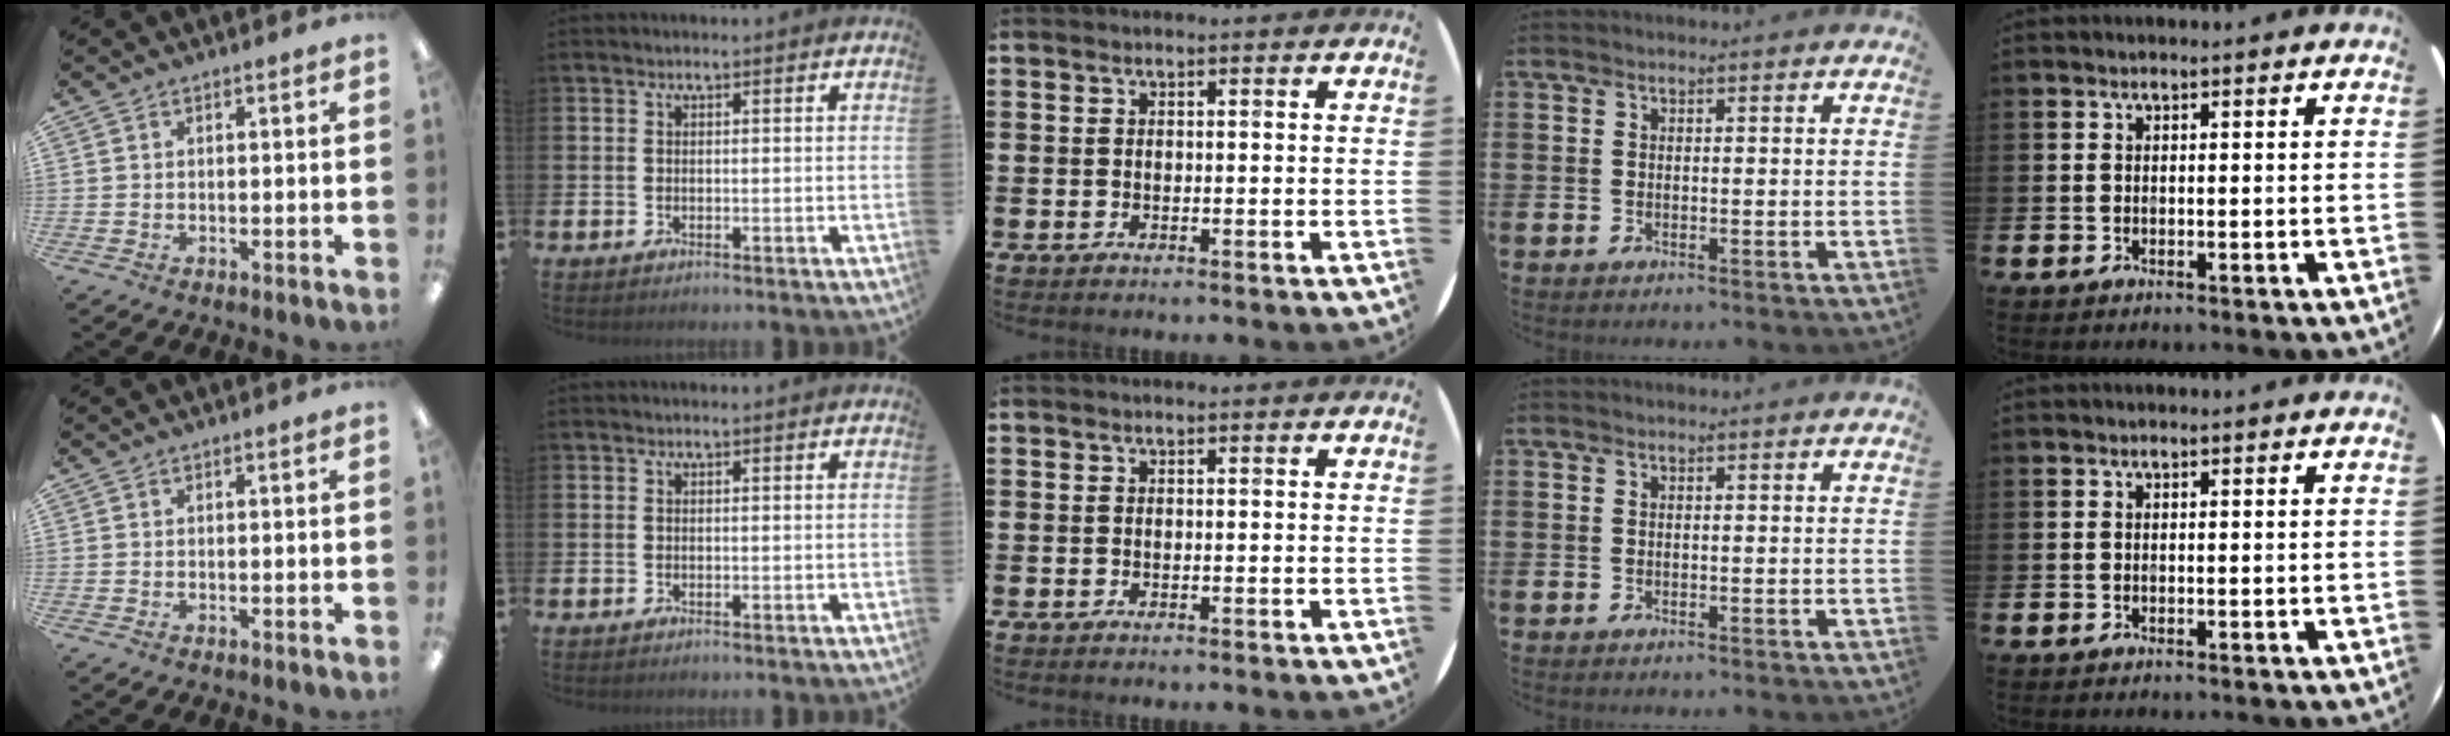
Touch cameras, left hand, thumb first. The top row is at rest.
{}